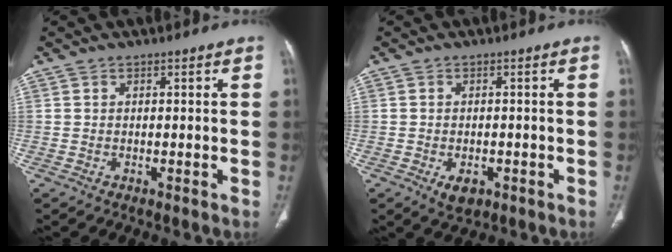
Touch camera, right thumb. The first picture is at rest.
{"total": 3.5, "force": [-1.5, 2.2, 2.3], "torque": [-0.031, 0.002, -0.014]}